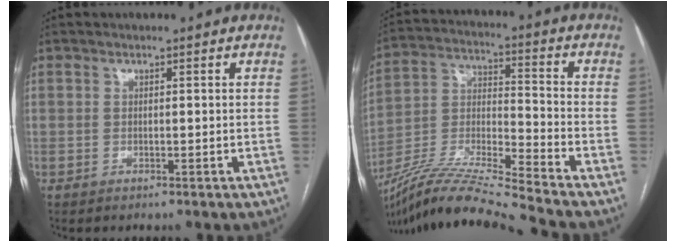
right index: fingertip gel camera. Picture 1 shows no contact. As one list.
[{"total": 16.3, "force": [-14.6, -2.2, 6.9], "torque": [-0.132, -0.003, -0.270]}]